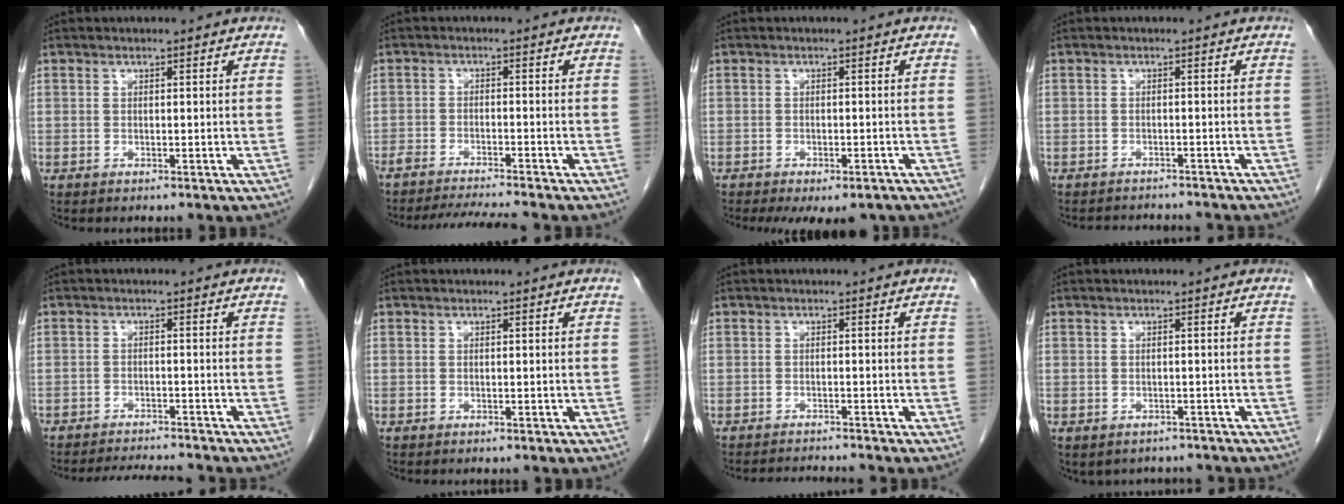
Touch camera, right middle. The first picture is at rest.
{"total": 8.3, "force": [-7.7, -0.5, 3.0], "torque": [-0.040, -0.008, -0.124]}
{"total": 7.7, "force": [-5.9, 2.9, 3.9], "torque": [-0.044, -0.006, -0.073]}
{"total": 6.1, "force": [-5.7, 1.4, 1.8], "torque": [-0.020, -0.003, -0.064]}
{"total": 7.2, "force": [-6.8, 0.7, 2.1], "torque": [-0.027, -0.006, -0.101]}
{"total": 0.0}
{"total": 2.6, "force": [-2.3, -1.2, -0.1], "torque": [0.001, -0.015, -0.039]}
{"total": 4.1, "force": [-3.3, 2.3, 0.6], "torque": [-0.001, 0.008, -0.038]}